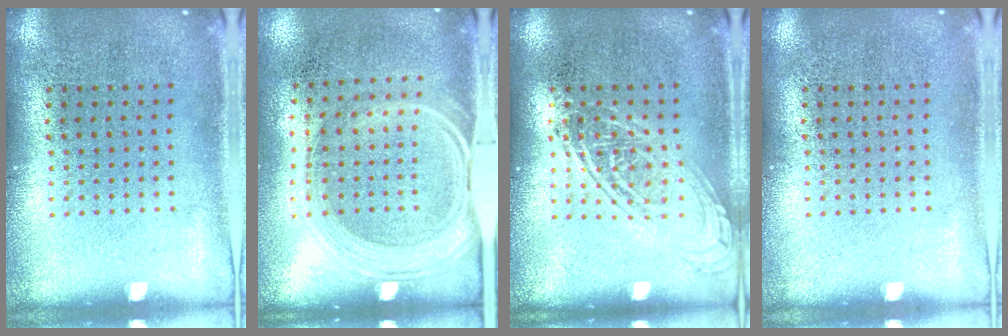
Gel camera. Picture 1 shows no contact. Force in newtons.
{"total": 1.6, "press": 1.4, "slide": 0.9}
{"total": 1.5, "press": 1.5, "slide": 0.1}
{"total": 0.0}